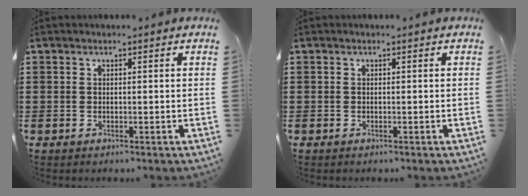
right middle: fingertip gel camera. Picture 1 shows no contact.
{"total": 0.0}